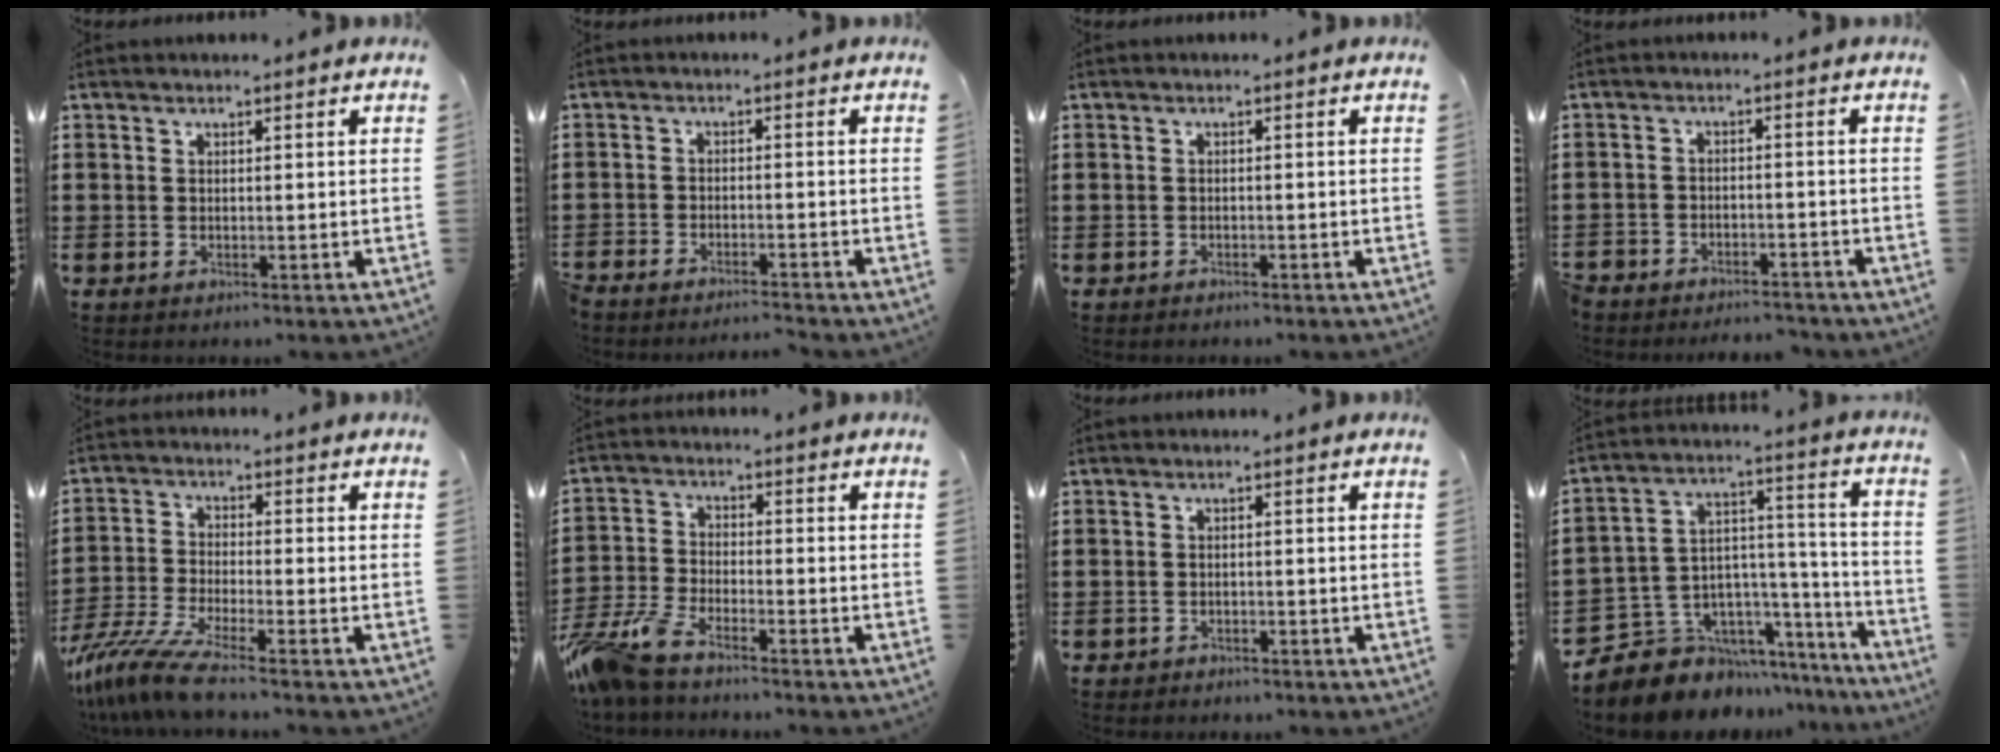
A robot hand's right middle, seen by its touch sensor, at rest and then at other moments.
{"total": 2.9, "force": [-2.9, 0.0, -0.1], "torque": [-0.002, 0.001, -0.063]}
{"total": 0.8, "force": [-0.8, 0.3, 0.0], "torque": [-0.002, 0.001, -0.017]}
{"total": 3.8, "force": [-3.7, 0.5, -0.4], "torque": [0.000, 0.003, -0.081]}
{"total": 7.7, "force": [-6.3, 0.3, 4.4], "torque": [-0.113, -0.018, -0.130]}
{"total": 7.0, "force": [-6.0, 1.3, 3.2], "torque": [-0.102, -0.011, -0.126]}
{"total": 1.1, "force": [-1.0, 0.4, -0.1], "torque": [-0.002, 0.003, -0.023]}
{"total": 8.1, "force": [-6.3, 5.1, 0.4], "torque": [-0.029, 0.003, -0.114]}